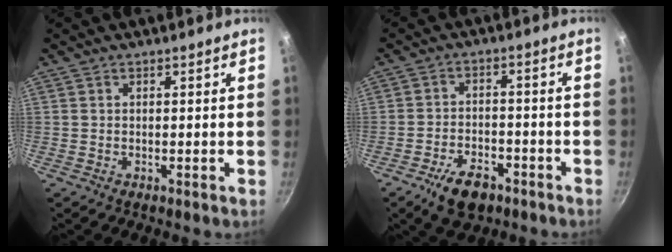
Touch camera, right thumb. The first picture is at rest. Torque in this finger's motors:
{"motor_torque": [0.62, 0.90, 0.72, -0.19, 0.05]}